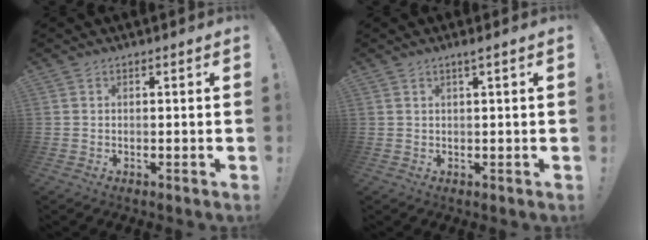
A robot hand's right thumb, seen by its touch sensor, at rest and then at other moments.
{"total": 2.1, "force": [1.1, -0.3, 1.8], "torque": [-0.027, -0.003, 0.015]}